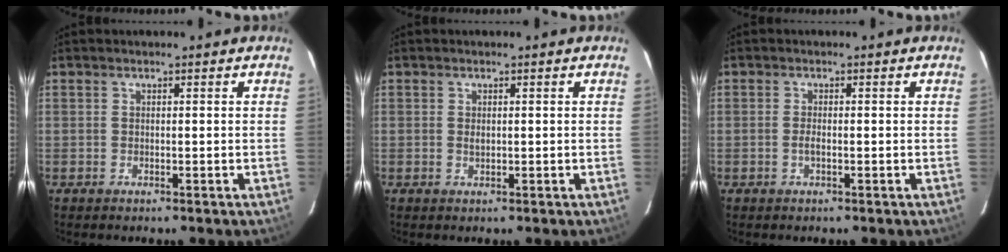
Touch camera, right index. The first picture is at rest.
{"total": 1.0, "force": [0.1, 0.7, 0.7], "torque": [-0.012, 0.001, 0.002]}
{"total": 1.3, "force": [-0.4, 0.3, 1.2], "torque": [-0.025, 0.000, -0.008]}